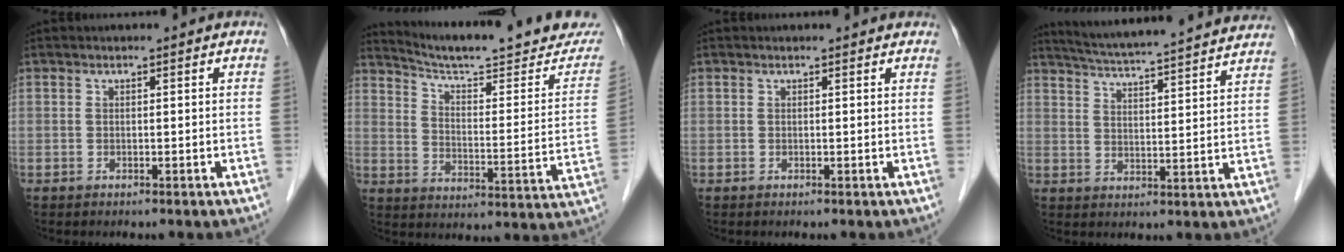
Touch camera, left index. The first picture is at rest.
{"total": 22.3, "force": [20.5, 2.0, 8.5], "torque": [-0.115, -0.058, 0.269]}
{"total": 3.1, "force": [2.8, 1.0, 0.8], "torque": [-0.011, 0.020, 0.020]}
{"total": 23.9, "force": [22.1, 0.7, 9.2], "torque": [-0.152, -0.009, 0.288]}